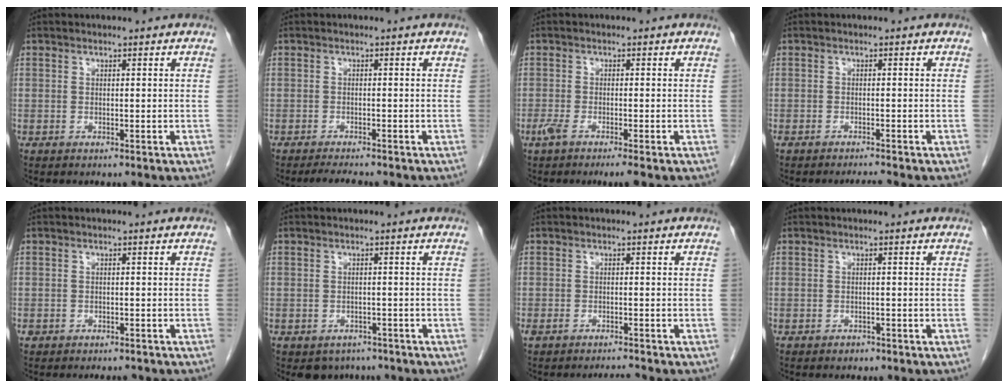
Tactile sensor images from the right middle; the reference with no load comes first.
{"total": 2.9, "force": [-2.6, 0.2, 1.3], "torque": [-0.023, -0.008, -0.039]}
{"total": 3.7, "force": [-2.4, 0.3, 2.8], "torque": [-0.052, -0.012, -0.044]}
{"total": 1.6, "force": [-1.4, -0.5, 0.4], "torque": [-0.010, -0.007, -0.023]}
{"total": 2.1, "force": [-1.6, 1.1, 0.8], "torque": [-0.014, 0.003, -0.018]}
{"total": 3.8, "force": [-2.9, 2.4, 0.7], "torque": [-0.003, 0.005, -0.036]}
{"total": 1.8, "force": [-1.6, 0.0, 0.7], "torque": [-0.020, -0.002, -0.025]}
{"total": 0.9, "force": [-0.7, 0.6, 0.1], "torque": [-0.005, 0.002, -0.011]}